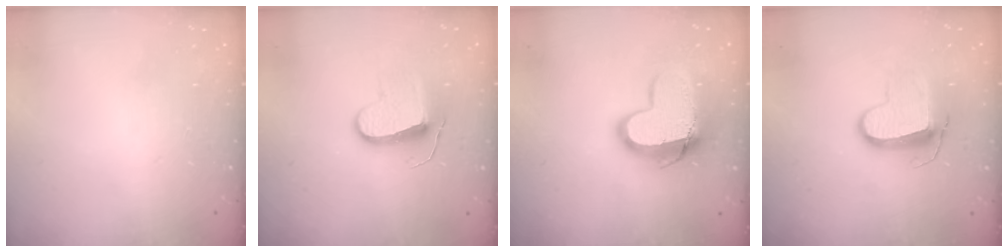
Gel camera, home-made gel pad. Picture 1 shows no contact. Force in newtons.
{"total": 9.9, "press": 9.8, "slide": 0.6}
{"total": 14.4, "press": 14.4, "slide": 1.0}
{"total": 10.9, "press": 10.8, "slide": 0.6}